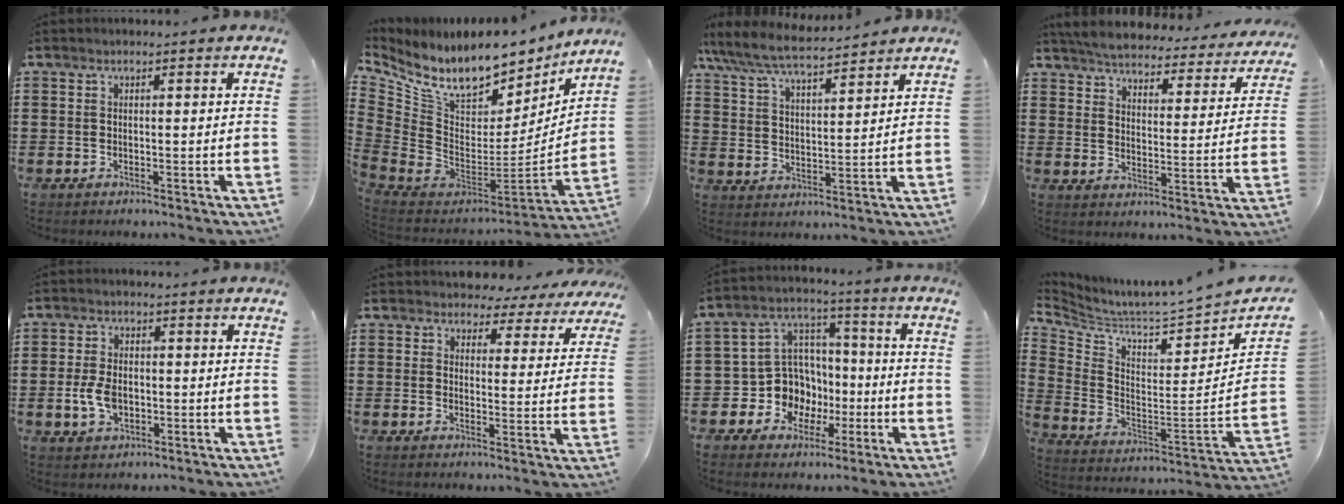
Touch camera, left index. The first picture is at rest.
{"total": 11.7, "force": [8.7, 5.1, 5.8], "torque": [-0.131, -0.075, 0.155]}
{"total": 6.8, "force": [6.2, 0.5, 2.7], "torque": [-0.077, -0.031, 0.108]}
{"total": 4.8, "force": [4.7, 0.1, 0.7], "torque": [-0.041, -0.034, 0.078]}
{"total": 5.1, "force": [-0.7, 3.2, 4.0], "torque": [-0.094, -0.001, -0.017]}
{"total": 3.9, "force": [3.6, 1.4, 0.4], "torque": [-0.028, -0.010, 0.063]}
{"total": 10.2, "force": [-2.1, 9.5, 3.0], "torque": [-0.106, 0.010, -0.032]}
{"total": 3.5, "force": [3.4, -0.6, 0.6], "torque": [-0.039, -0.063, 0.049]}